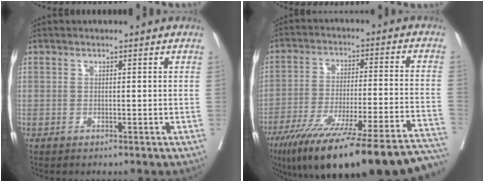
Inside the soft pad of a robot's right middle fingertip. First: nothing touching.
{"total": 30.3, "force": [-24.4, 2.2, 17.8], "torque": [-0.189, -0.035, -0.347]}